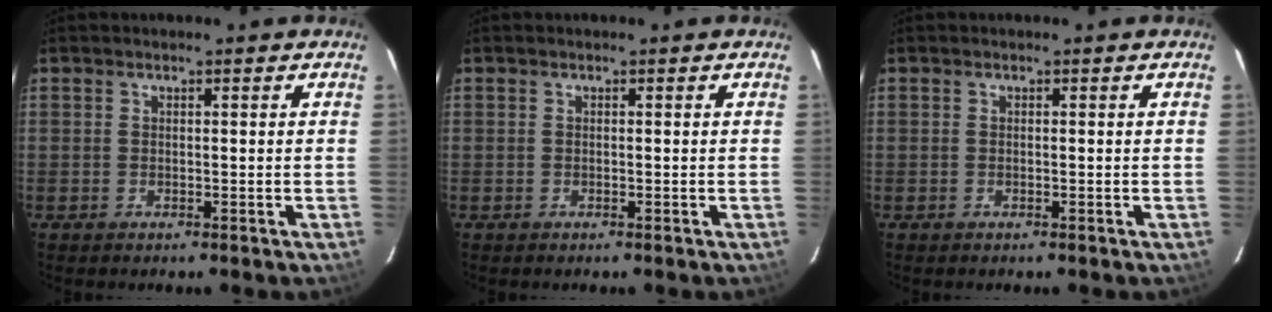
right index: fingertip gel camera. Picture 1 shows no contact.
{"total": 0.0}
{"total": 0.0}